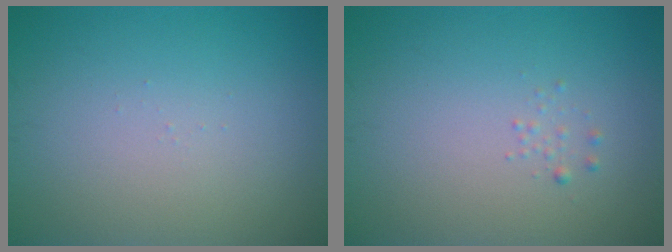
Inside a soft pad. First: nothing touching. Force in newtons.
{"total": 0.6, "press": 0.6, "slide": 0.0}